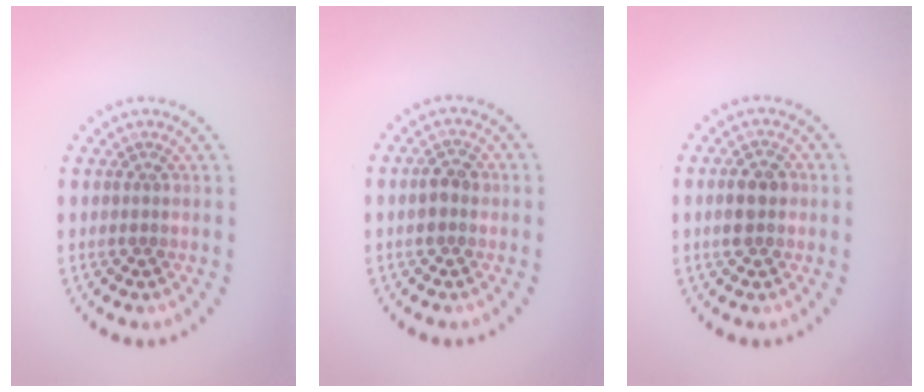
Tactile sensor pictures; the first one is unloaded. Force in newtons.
{"total": 1.8, "press": 1.8, "slide": 0.3}
{"total": 2.3, "press": 2.3, "slide": 0.3}